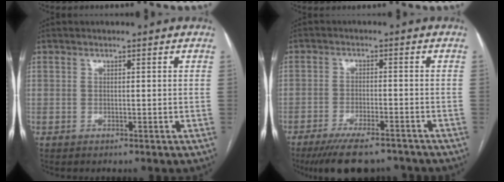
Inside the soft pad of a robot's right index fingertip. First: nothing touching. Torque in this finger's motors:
{"motor_torque": [0.57, -0.34, 0.21, 0.11]}